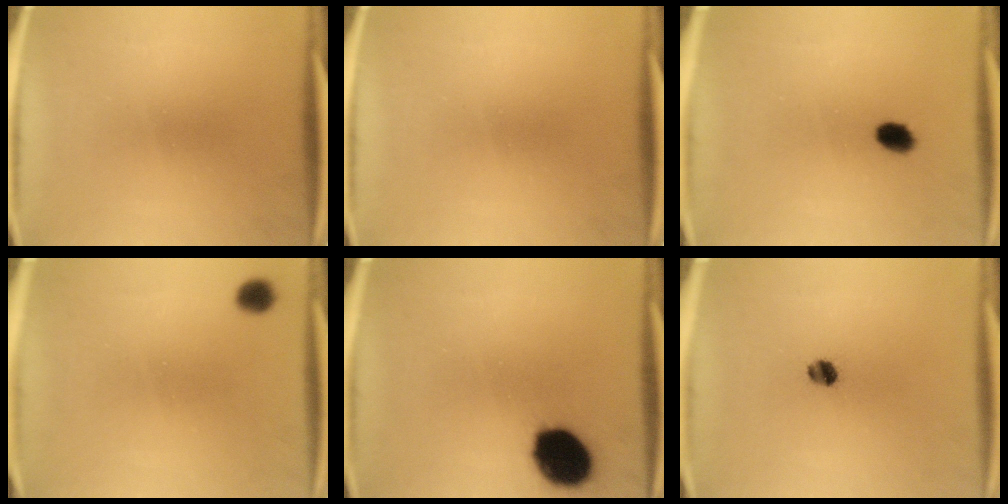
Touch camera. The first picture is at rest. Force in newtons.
{"total": 0.0}
{"total": 3.2}
{"total": 2.2}
{"total": 13.8}
{"total": 3.0}